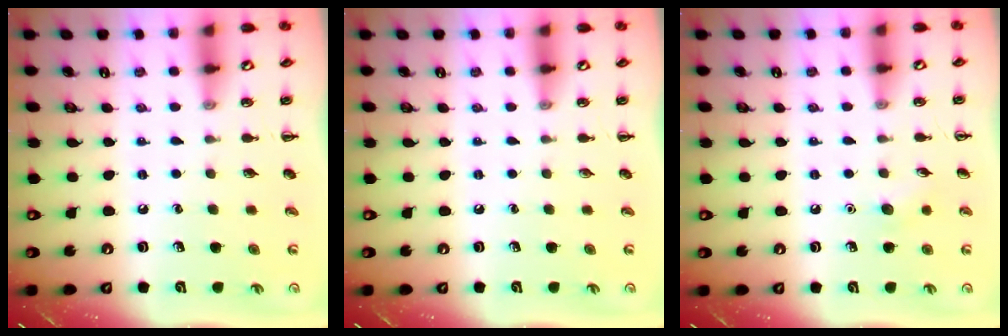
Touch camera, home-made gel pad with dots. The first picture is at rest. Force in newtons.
{"total": 0.0}
{"total": 5.0, "press": 4.7, "slide": 1.5}